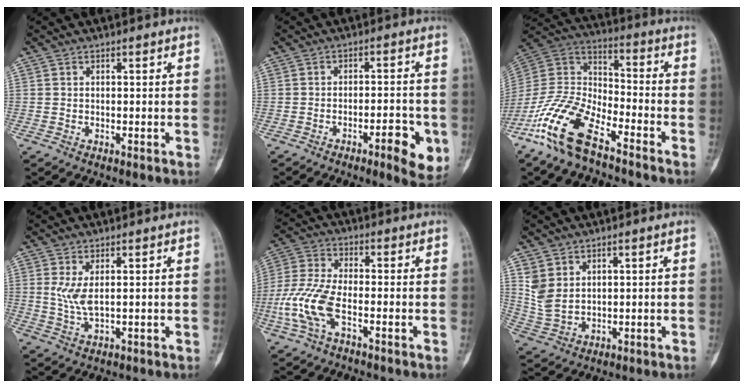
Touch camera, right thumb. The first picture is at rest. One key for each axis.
{"total": 8.1, "fx": -3.3, "fy": 2.3, "fz": 7.0, "tx": -0.086, "ty": 0.013, "tz": -0.042}
{"total": 16.4, "fx": -10.6, "fy": 6.6, "fz": 10.6, "tx": -0.215, "ty": 0.060, "tz": -0.211}
{"total": 4.1, "fx": 1.0, "fy": 1.4, "fz": 3.7, "tx": -0.086, "ty": -0.012, "tz": 0.029}
{"total": 10.3, "fx": -3.4, "fy": 4.3, "fz": 8.7, "tx": -0.210, "ty": 0.018, "tz": -0.073}
{"total": 6.0, "fx": 2.7, "fy": 4.2, "fz": 3.2, "tx": -0.058, "ty": -0.013, "tz": 0.072}